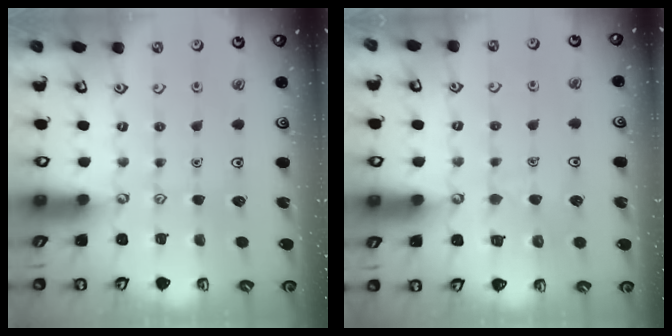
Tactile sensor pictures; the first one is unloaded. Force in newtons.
{"total": 4.8, "press": 4.7, "slide": 0.5}